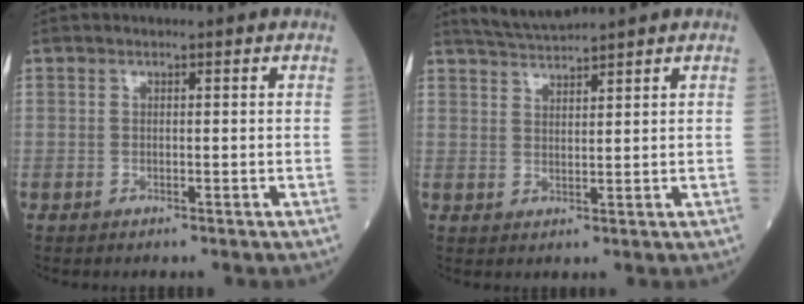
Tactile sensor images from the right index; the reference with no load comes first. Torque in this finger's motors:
{"motor_torque": [-0.16, 0.29, 0.02, 0.01]}